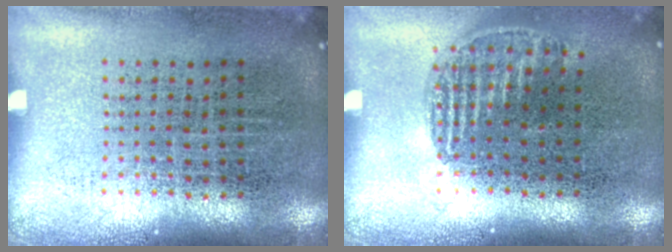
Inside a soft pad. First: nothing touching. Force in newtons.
{"total": 0.9, "press": 0.8, "slide": 0.5}